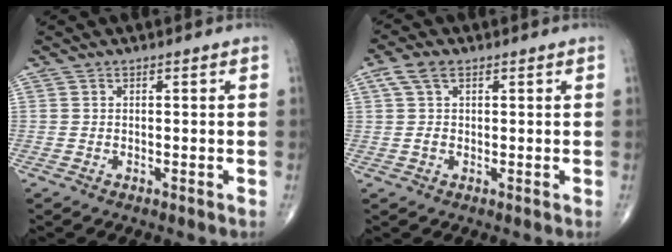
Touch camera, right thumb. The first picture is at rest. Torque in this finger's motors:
{"motor_torque": [-0.44, 0.53, 0.03, -0.13, 0.14]}